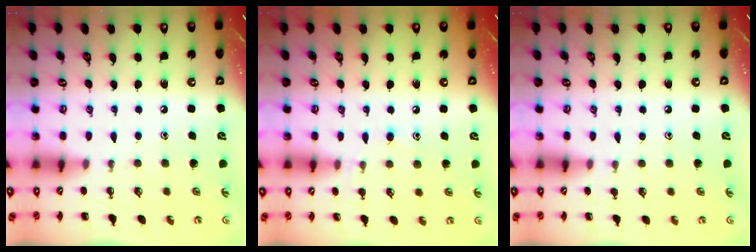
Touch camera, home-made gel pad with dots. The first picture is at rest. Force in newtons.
{"total": 7.1, "press": 6.8, "slide": 2.3}
{"total": 3.8, "press": 3.5, "slide": 1.3}